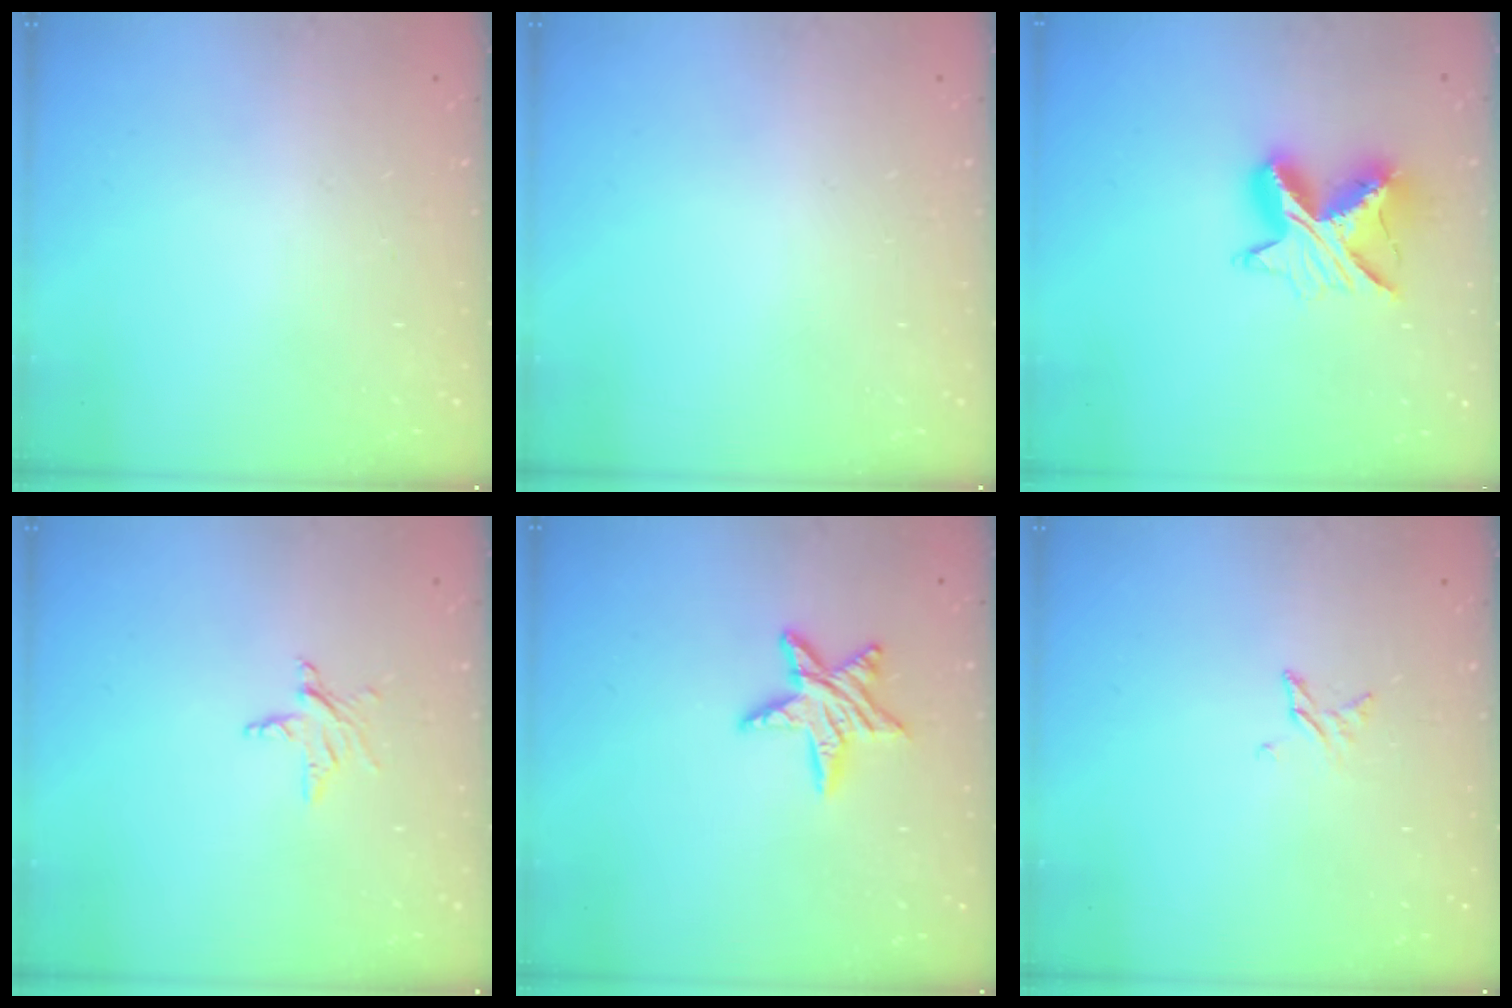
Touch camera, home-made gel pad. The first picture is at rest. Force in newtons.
{"total": 0.0}
{"total": 10.2, "press": 10.2, "slide": 0.5}
{"total": 3.7, "press": 3.7, "slide": 0.2}
{"total": 10.1, "press": 10.1, "slide": 0.5}
{"total": 3.1, "press": 3.1, "slide": 0.2}